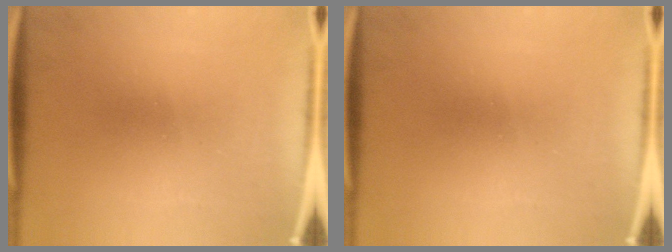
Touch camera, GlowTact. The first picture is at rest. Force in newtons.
{"total": 0.0}